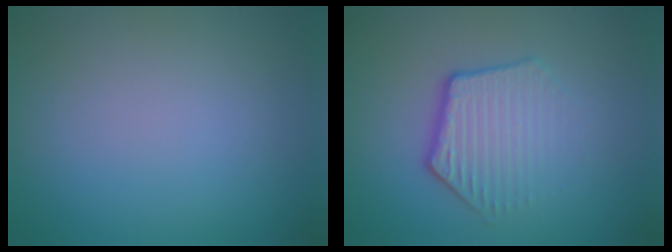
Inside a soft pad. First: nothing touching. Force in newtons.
{"total": 3.8, "press": 2.9, "slide": 2.5}